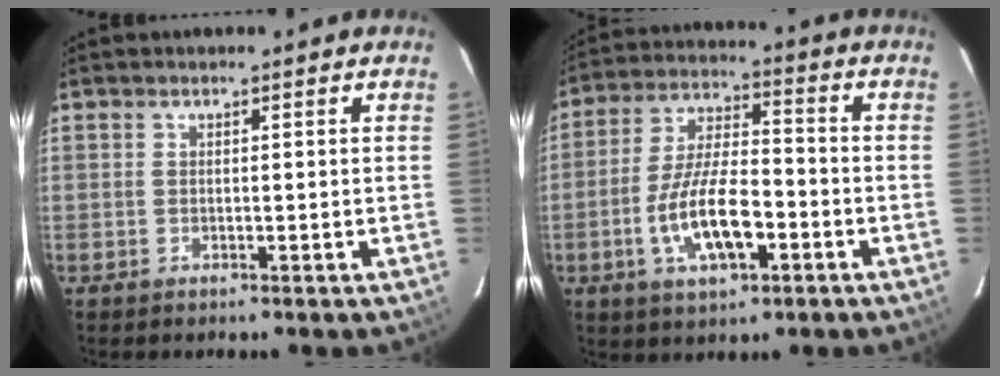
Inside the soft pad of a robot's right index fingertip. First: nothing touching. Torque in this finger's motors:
{"motor_torque": [1.18, -0.96, 0.57, 0.21]}